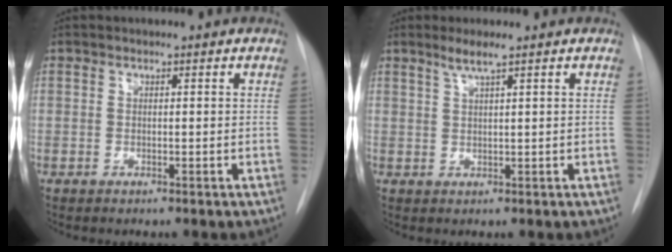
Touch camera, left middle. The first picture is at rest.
{"total": 2.5, "force": [1.7, -0.4, 1.8], "torque": [-0.040, -0.002, 0.034]}